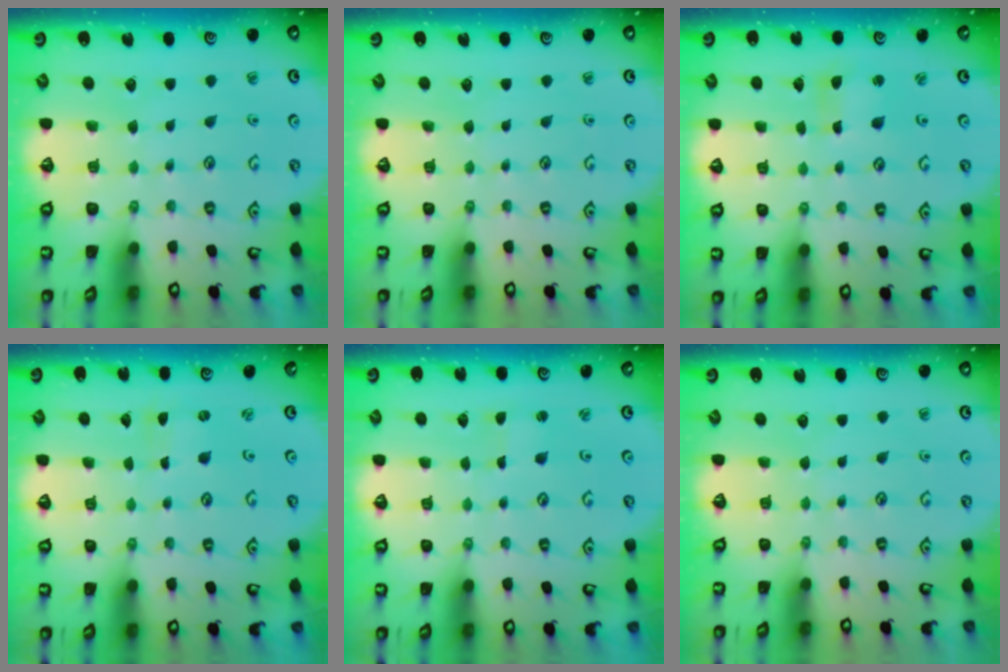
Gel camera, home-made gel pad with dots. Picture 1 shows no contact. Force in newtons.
{"total": 0.0}
{"total": 2.7, "press": 2.7, "slide": 0.2}
{"total": 0.0}
{"total": 1.3, "press": 1.3, "slide": 0.2}
{"total": 0.0}